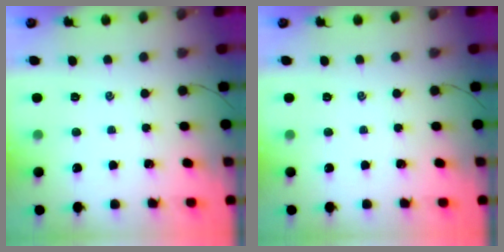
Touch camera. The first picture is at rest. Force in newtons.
{"total": 0.0}